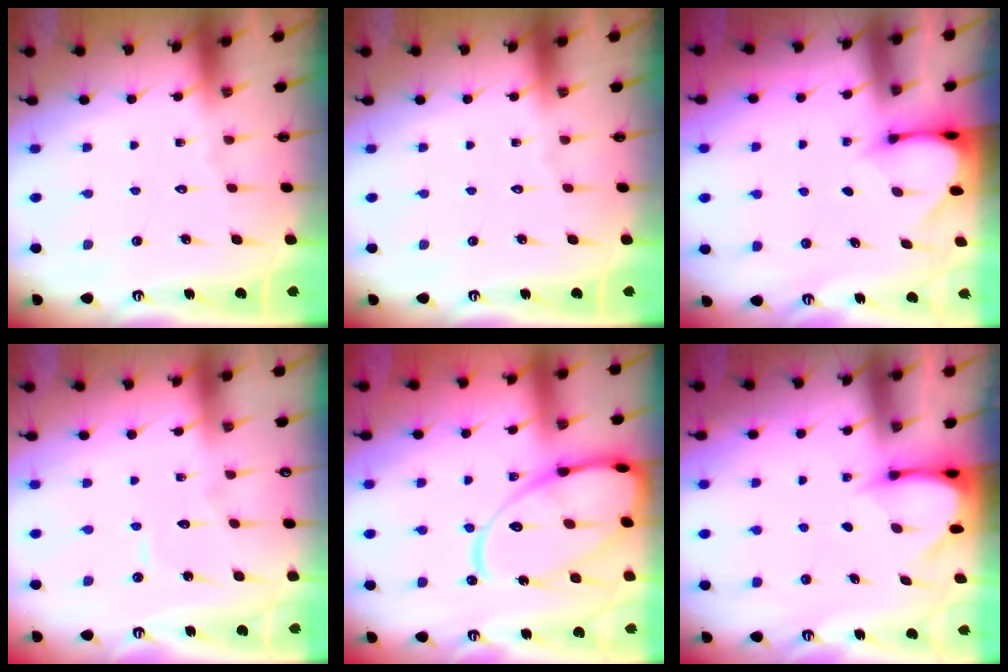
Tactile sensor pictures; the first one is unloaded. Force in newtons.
{"total": 0.0}
{"total": 3.3, "press": 3.3, "slide": 0.3}
{"total": 4.3, "press": 4.3, "slide": 0.4}
{"total": 18.5, "press": 18.4, "slide": 1.9}
{"total": 3.7, "press": 3.7, "slide": 0.3}